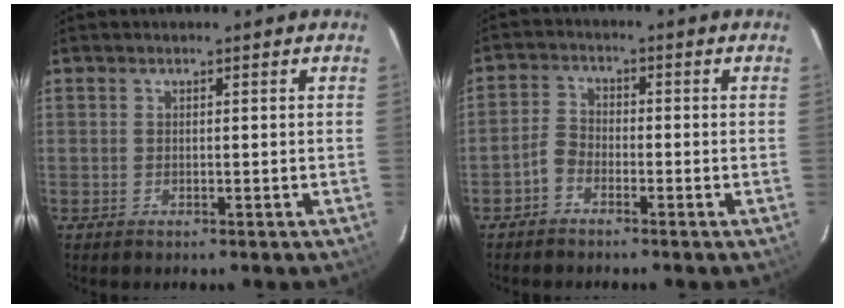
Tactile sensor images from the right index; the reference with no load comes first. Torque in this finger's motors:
{"motor_torque": [0.29, -0.09, 0.00, -0.04]}